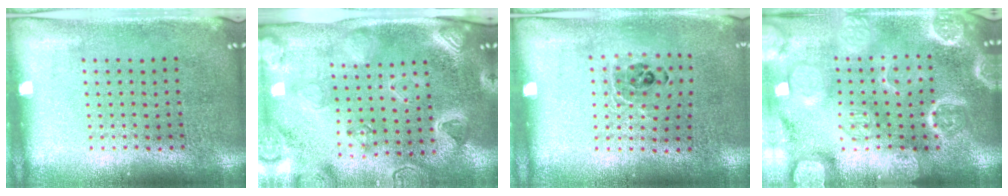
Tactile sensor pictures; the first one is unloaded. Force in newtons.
{"total": 3.1, "press": 3.1, "slide": 0.3}
{"total": 0.8, "press": 0.8, "slide": 0.2}
{"total": 6.0, "press": 5.9, "slide": 0.7}